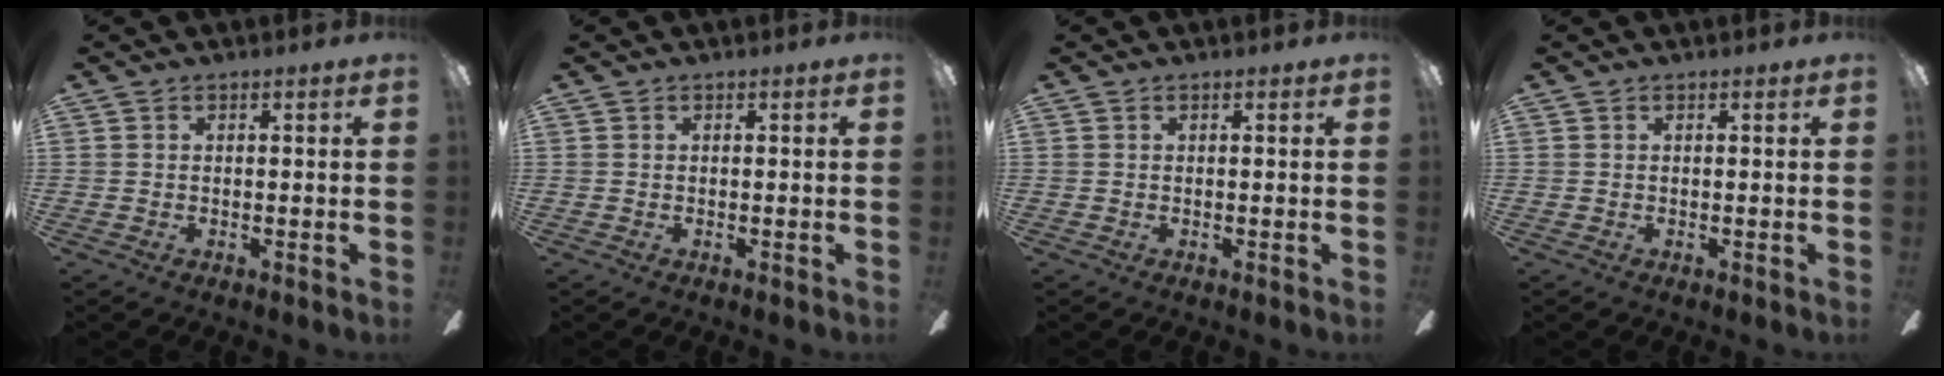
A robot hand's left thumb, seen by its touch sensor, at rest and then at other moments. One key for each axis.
{"total": 0.0}
{"total": 0.0}
{"total": 0.0}